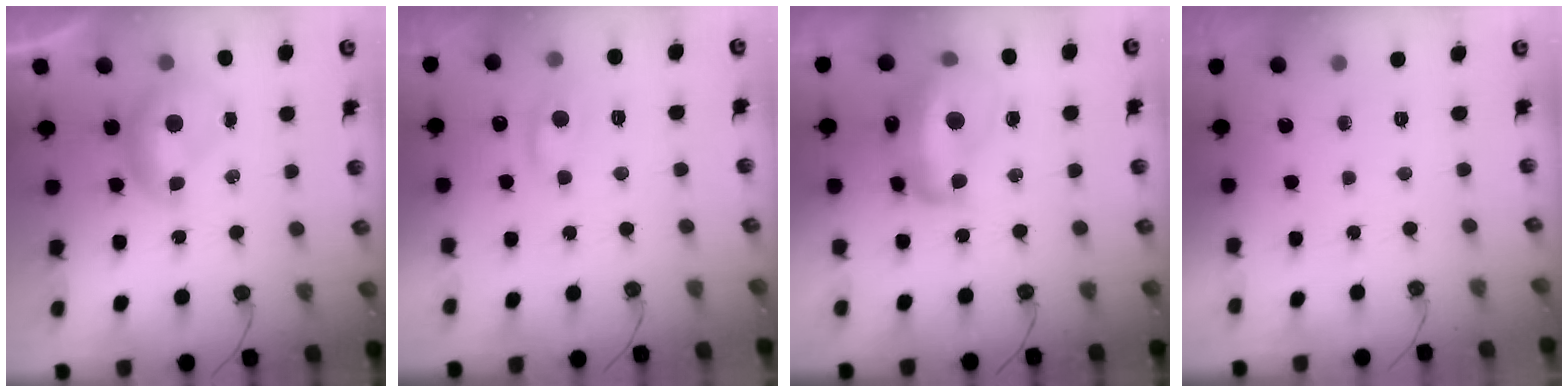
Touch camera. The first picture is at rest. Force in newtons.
{"total": 1.6, "press": 1.4, "slide": 0.8}
{"total": 11.2, "press": 11.1, "slide": 1.4}
{"total": 0.0}